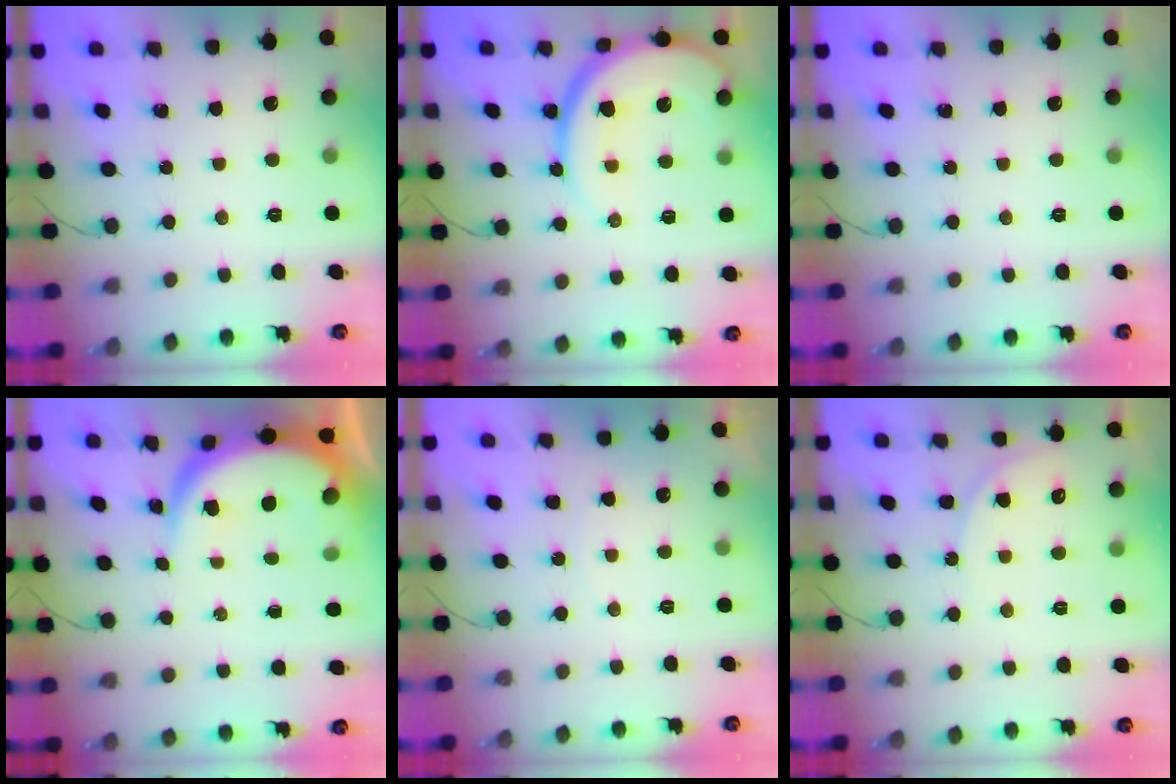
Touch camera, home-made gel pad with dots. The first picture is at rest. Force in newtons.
{"total": 13.8, "press": 13.8, "slide": 1.2}
{"total": 0.0}
{"total": 8.5, "press": 8.5, "slide": 0.8}
{"total": 3.0, "press": 2.4, "slide": 1.9}
{"total": 5.6, "press": 5.6, "slide": 0.2}